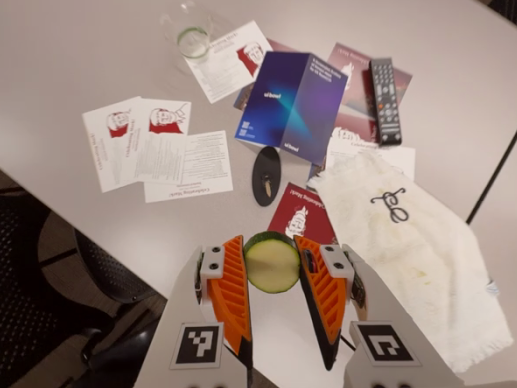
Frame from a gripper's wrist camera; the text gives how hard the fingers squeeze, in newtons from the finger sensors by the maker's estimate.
{"total": 10.7, "left": 10.6, "right": 10.9}